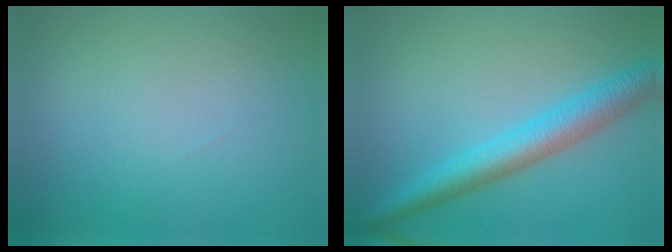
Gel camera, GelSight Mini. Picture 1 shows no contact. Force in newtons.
{"total": 5.0, "press": 5.0, "slide": 0.1}